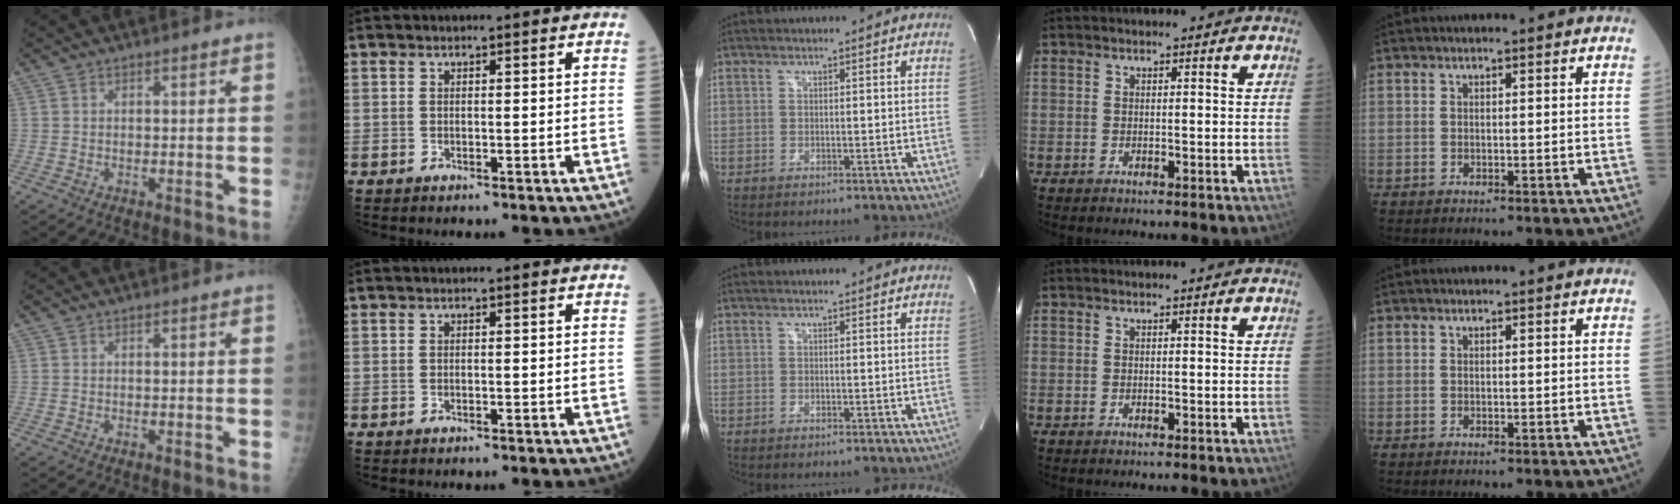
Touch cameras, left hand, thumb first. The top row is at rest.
{}